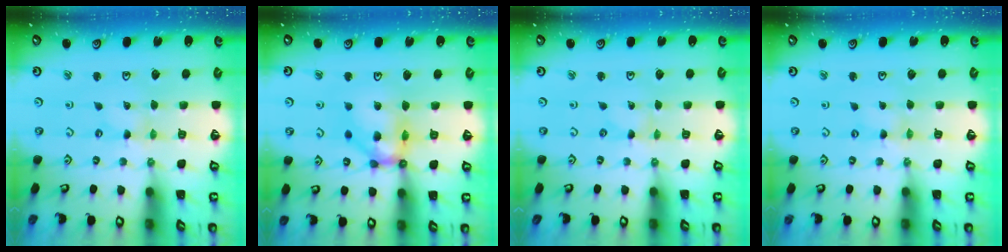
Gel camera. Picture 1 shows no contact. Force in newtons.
{"total": 12.6, "press": 12.5, "slide": 1.8}
{"total": 0.0}
{"total": 0.5, "press": 0.5, "slide": 0.1}